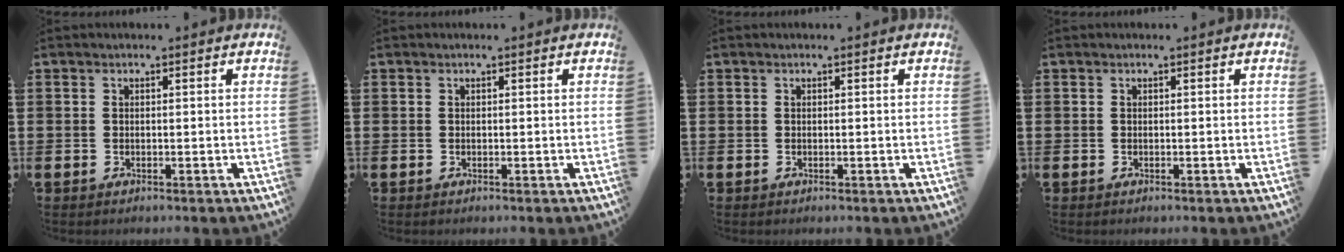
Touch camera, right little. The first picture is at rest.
{"total": 0.0}
{"total": 0.0}
{"total": 0.0}